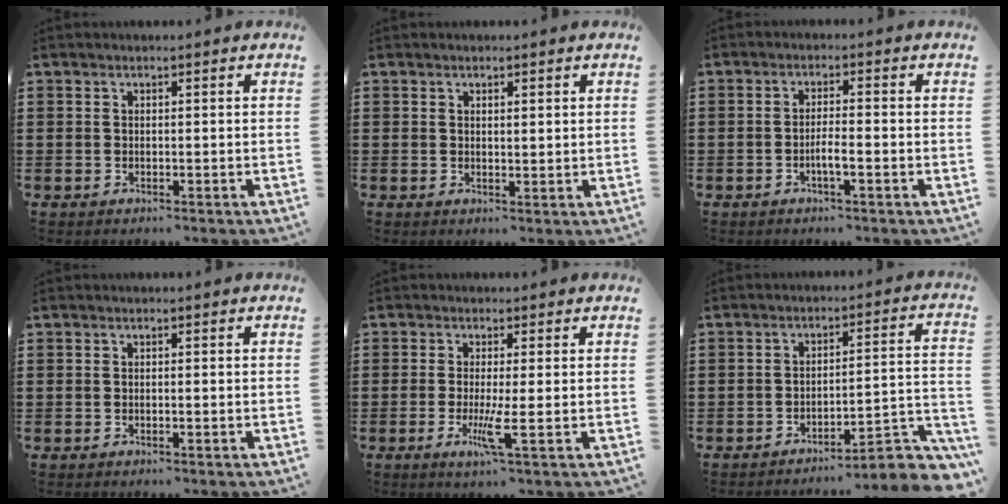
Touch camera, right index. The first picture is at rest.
{"total": 1.0, "force": [0.7, 0.3, 0.6], "torque": [-0.012, 0.003, 0.013]}
{"total": 2.5, "force": [-1.2, 0.1, 2.2], "torque": [-0.039, -0.001, -0.023]}
{"total": 0.0}
{"total": 4.6, "force": [-1.0, 0.0, 4.5], "torque": [-0.093, -0.022, -0.022]}
{"total": 5.0, "force": [-4.1, 0.6, 2.9], "torque": [-0.047, -0.017, -0.082]}